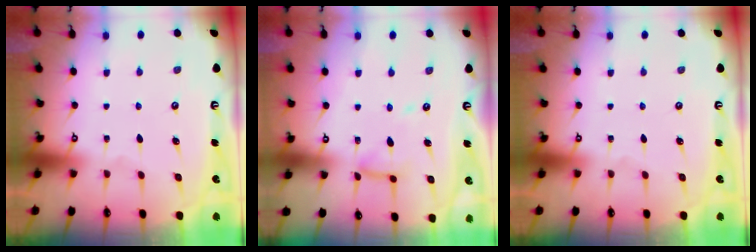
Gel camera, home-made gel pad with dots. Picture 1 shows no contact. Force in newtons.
{"total": 11.1, "press": 11.1, "slide": 0.9}
{"total": 0.0}